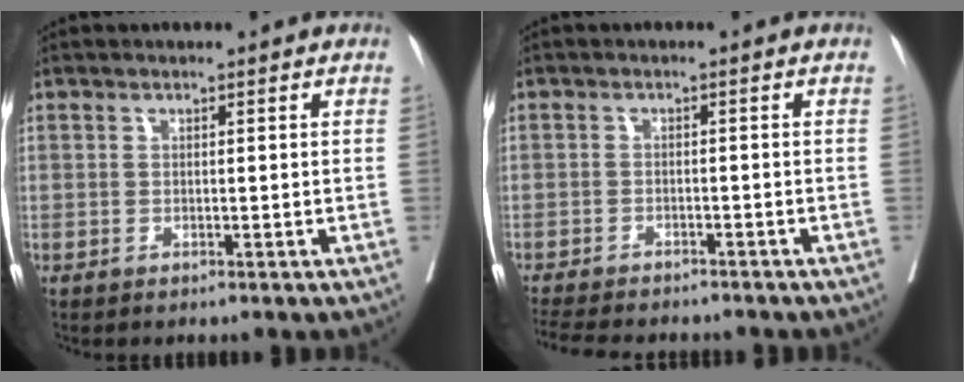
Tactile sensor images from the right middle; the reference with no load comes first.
{"total": 12.4, "force": [-10.9, 3.1, 5.1], "torque": [-0.098, -0.016, -0.148]}